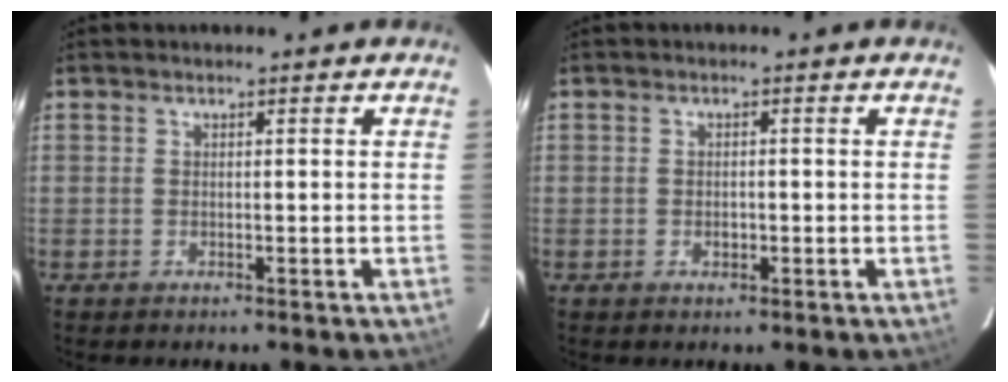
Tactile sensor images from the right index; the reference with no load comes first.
{"total": 1.5, "force": [-0.4, 1.2, 0.8], "torque": [-0.012, 0.001, -0.006]}